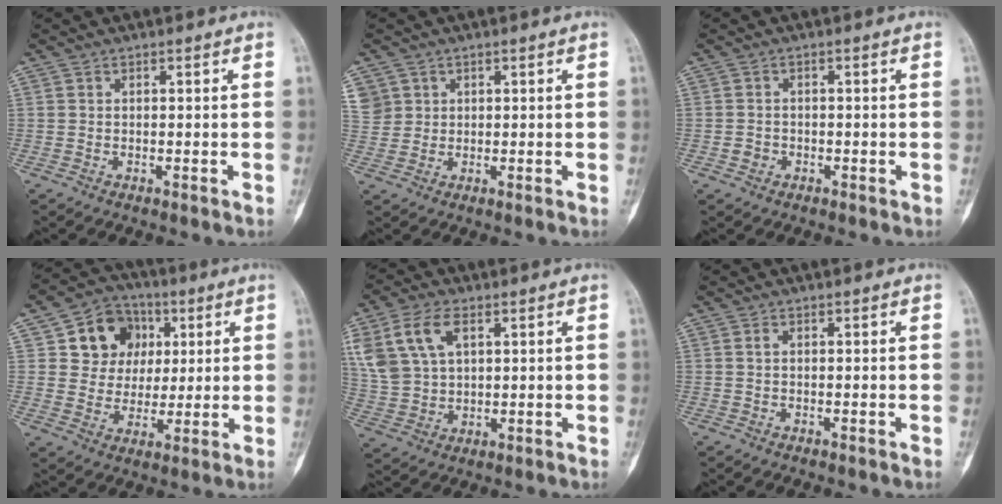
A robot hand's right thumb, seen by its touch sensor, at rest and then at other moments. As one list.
[{"total": 5.0, "force": [2.4, 4.3, 0.8], "torque": [0.004, -0.003, 0.051]}, {"total": 1.7, "force": [-0.5, 1.6, 0.4], "torque": [0.004, 0.007, -0.007]}, {"total": 12.5, "force": [3.7, 11.0, 4.7], "torque": [-0.022, 0.000, 0.061]}, {"total": 13.2, "force": [5.3, 8.1, 8.9], "torque": [-0.187, 0.000, 0.113]}, {"total": 0.6, "force": [0.1, 0.3, 0.5], "torque": [-0.009, 0.001, 0.001]}]